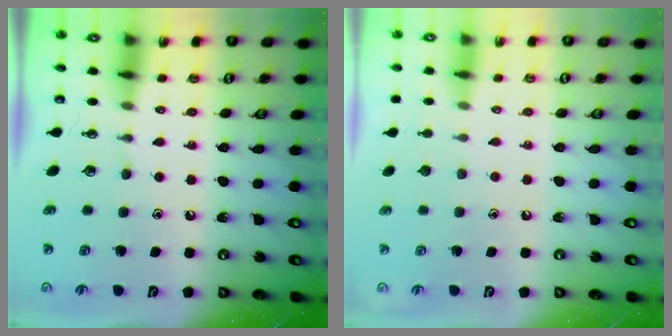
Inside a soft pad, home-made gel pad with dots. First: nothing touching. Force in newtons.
{"total": 0.0}